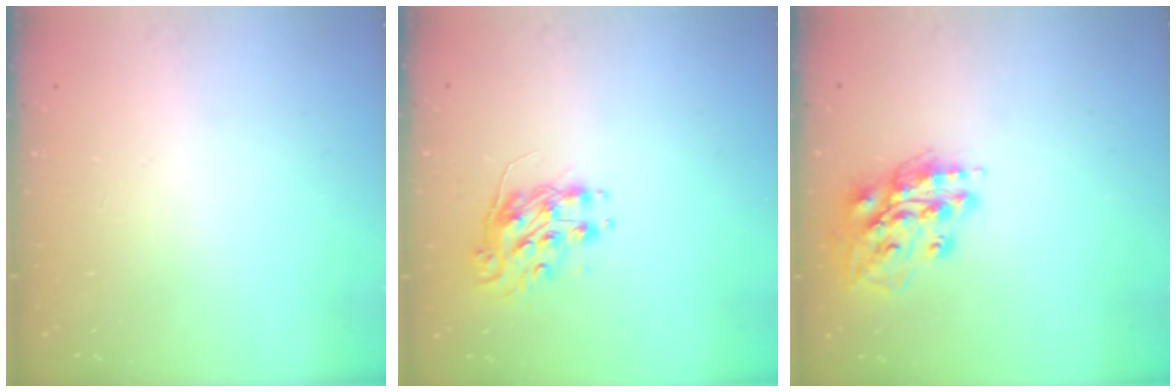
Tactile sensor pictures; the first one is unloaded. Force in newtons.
{"total": 8.8, "press": 8.7, "slide": 0.4}
{"total": 15.4, "press": 15.3, "slide": 1.9}